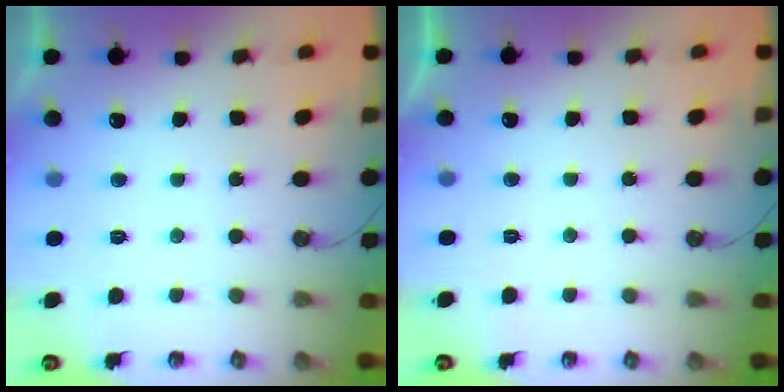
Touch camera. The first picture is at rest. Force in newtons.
{"total": 0.0}